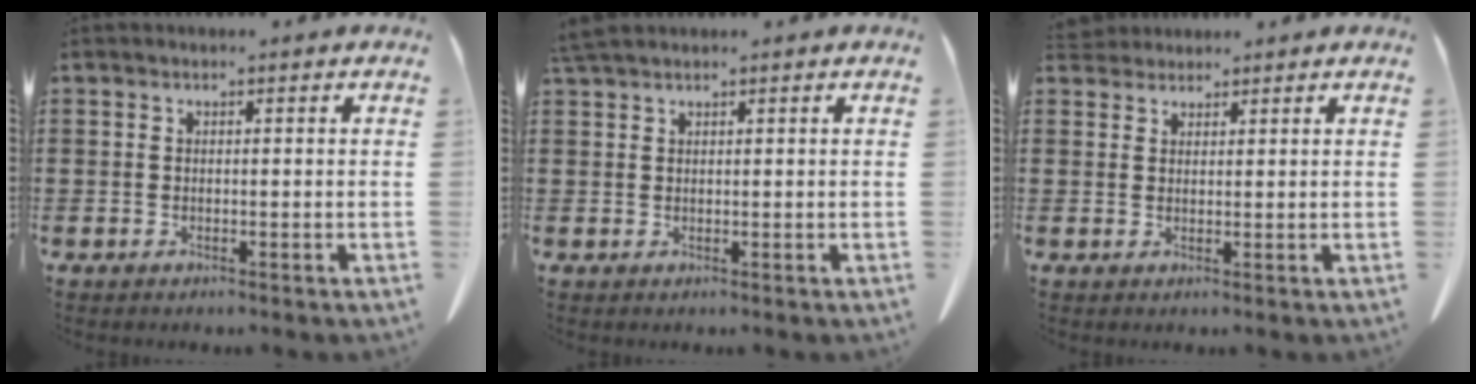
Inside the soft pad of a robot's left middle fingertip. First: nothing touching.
{"total": 1.8, "force": [1.5, 0.1, 0.9], "torque": [-0.022, -0.002, 0.030]}
{"total": 2.3, "force": [2.1, 0.7, 0.2], "torque": [-0.012, 0.000, 0.042]}